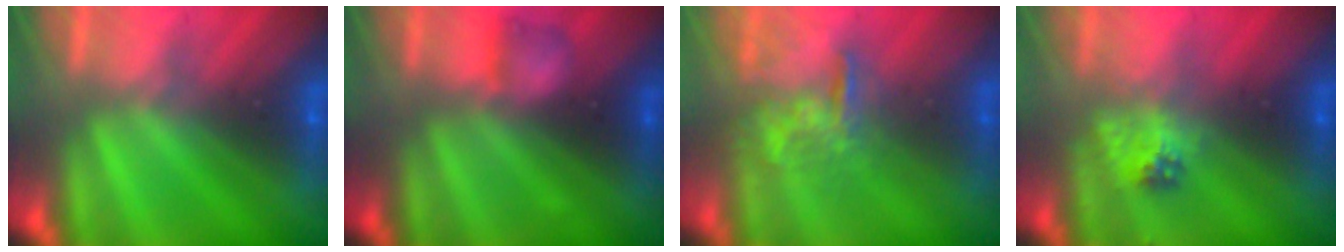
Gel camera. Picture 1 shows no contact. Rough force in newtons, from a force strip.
{"total": 2.1}
{"total": 4.2}
{"total": 2.3}